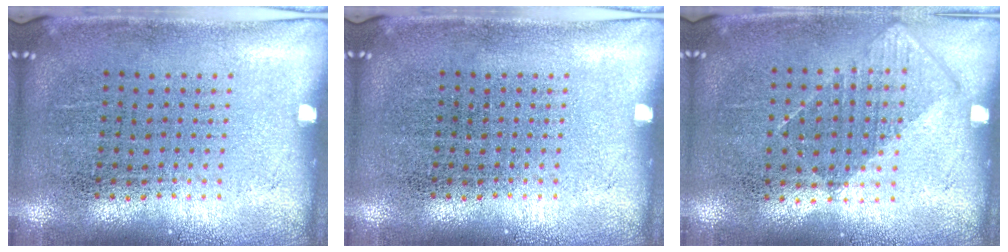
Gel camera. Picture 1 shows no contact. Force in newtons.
{"total": 0.0}
{"total": 0.8, "press": 0.7, "slide": 0.4}